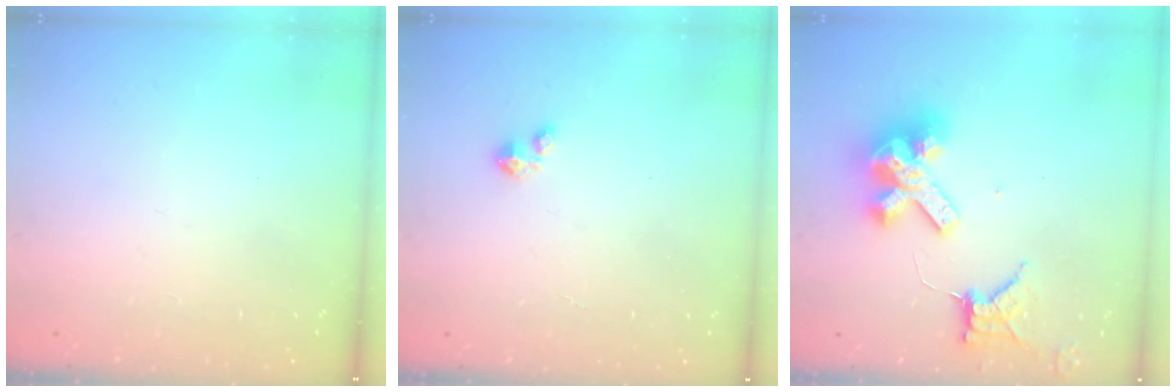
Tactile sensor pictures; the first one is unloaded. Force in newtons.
{"total": 2.0, "press": 2.0, "slide": 0.1}
{"total": 13.7, "press": 13.6, "slide": 1.8}